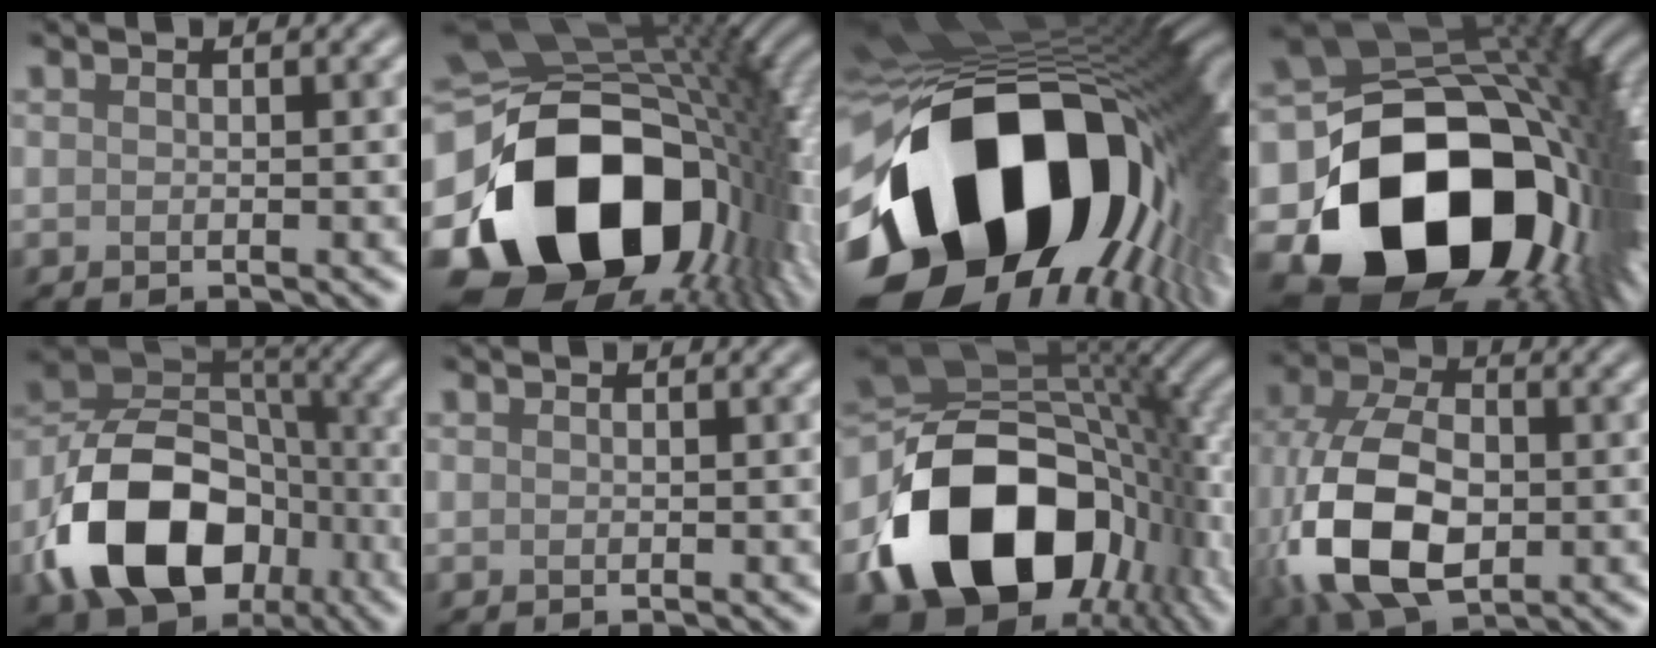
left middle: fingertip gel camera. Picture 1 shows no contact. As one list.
[{"total": 19.1, "force": [-4.6, 13.6, 12.7], "torque": [-0.268, -0.050, -0.054]}, {"total": 19.8, "force": [-4.6, 12.6, 14.6], "torque": [-0.272, -0.050, -0.060]}, {"total": 20.2, "force": [-4.6, 14.6, 13.2], "torque": [-0.254, -0.072, -0.034]}, {"total": 13.6, "force": [-5.6, 9.6, 7.9], "torque": [-0.163, -0.002, -0.108]}, {"total": 0.0}, {"total": 17.2, "force": [-5.4, 11.7, 11.3], "torque": [-0.207, -0.035, -0.082]}, {"total": 12.9, "force": [-2.3, 8.3, 9.6], "torque": [-0.235, -0.021, -0.046]}]